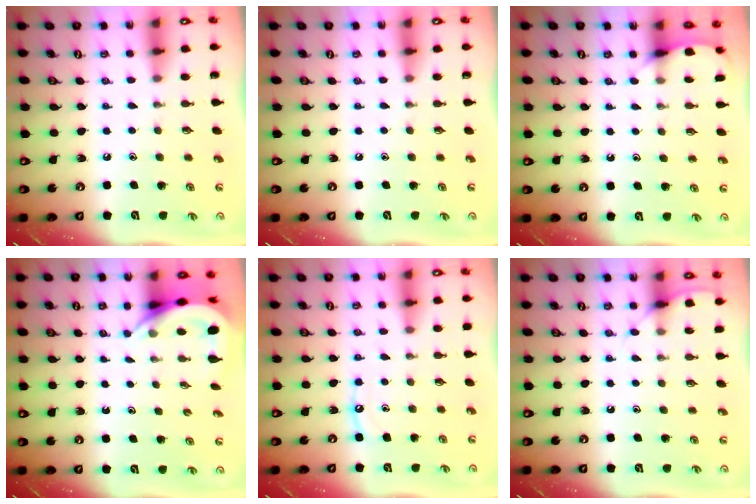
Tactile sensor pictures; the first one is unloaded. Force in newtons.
{"total": 0.0}
{"total": 5.8, "press": 5.7, "slide": 0.4}
{"total": 6.2, "press": 6.2, "slide": 0.4}
{"total": 5.9, "press": 5.9, "slide": 0.6}
{"total": 6.6, "press": 6.6, "slide": 0.8}